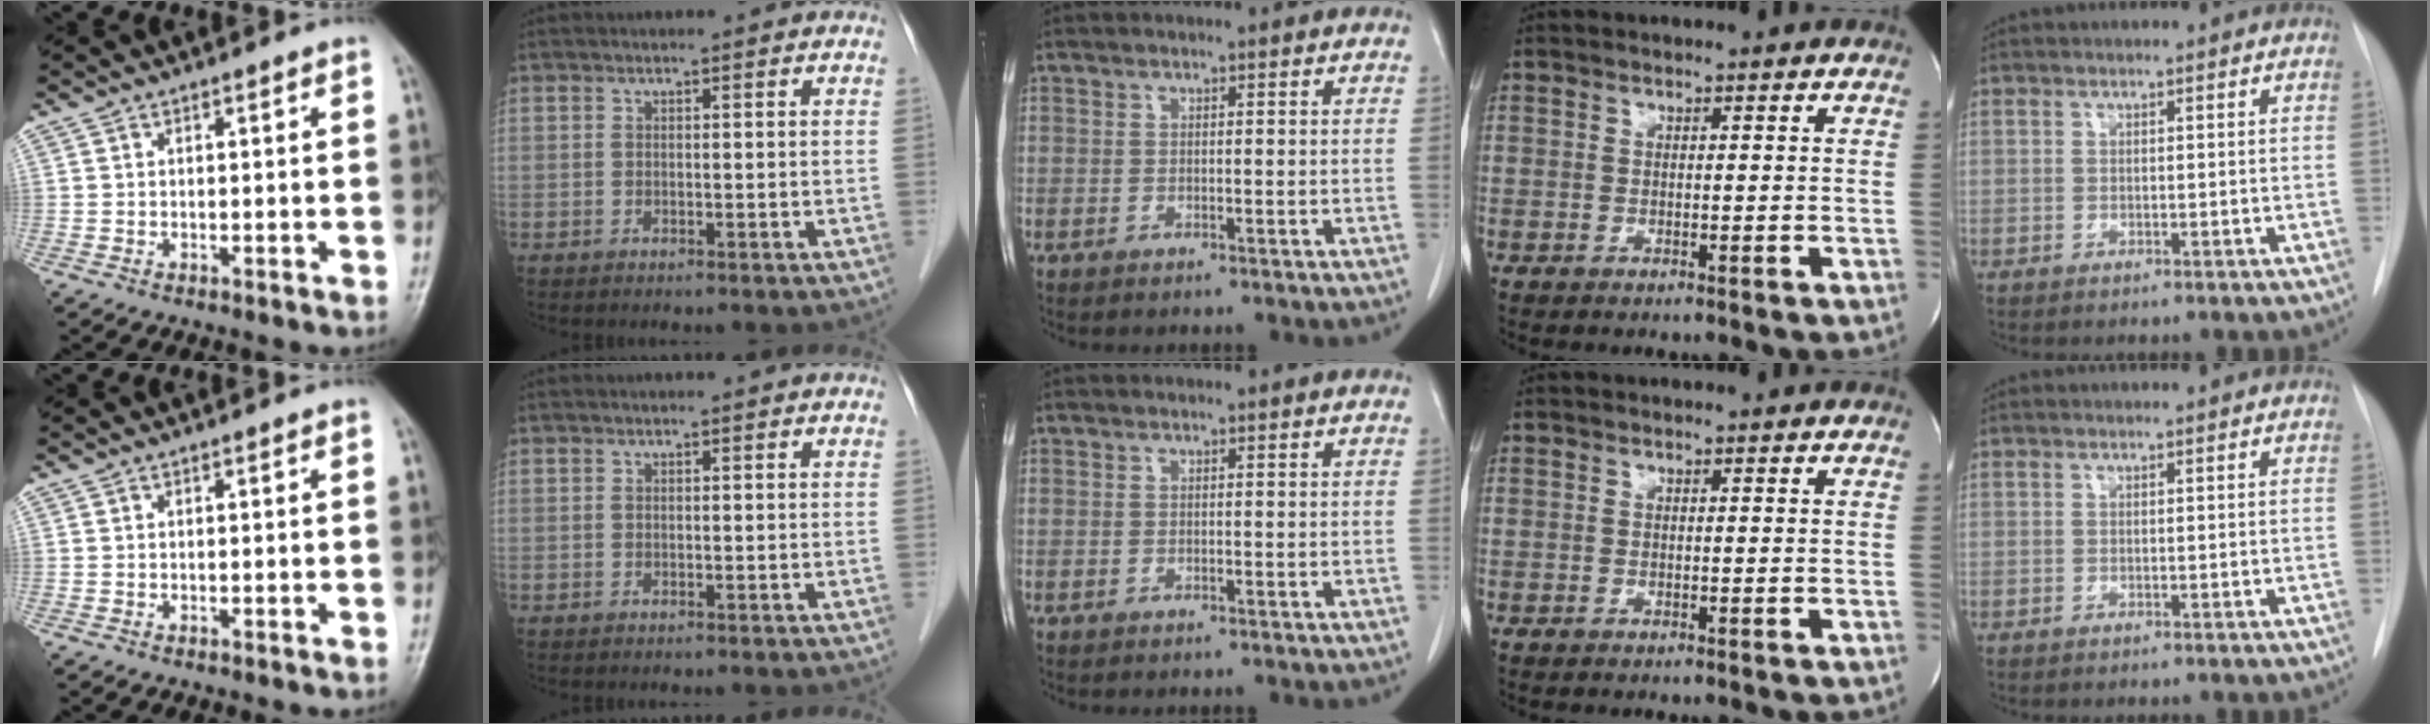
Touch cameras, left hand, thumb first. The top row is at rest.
{}